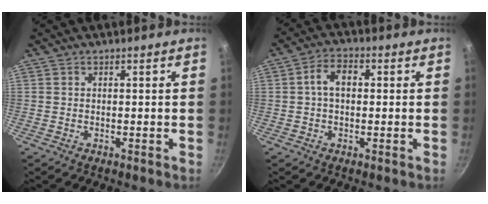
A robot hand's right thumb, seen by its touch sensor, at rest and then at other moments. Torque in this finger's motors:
{"motor_torque": [-0.35, 0.50, 0.62, -0.42, 0.11]}